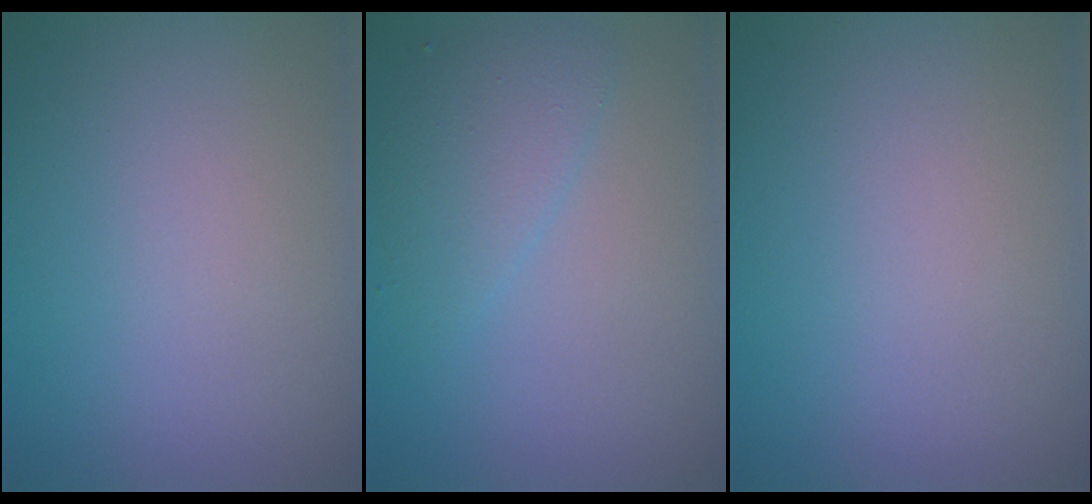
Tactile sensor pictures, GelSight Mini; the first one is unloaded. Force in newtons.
{"total": 2.5, "press": 2.5, "slide": 0.1}
{"total": 0.0}